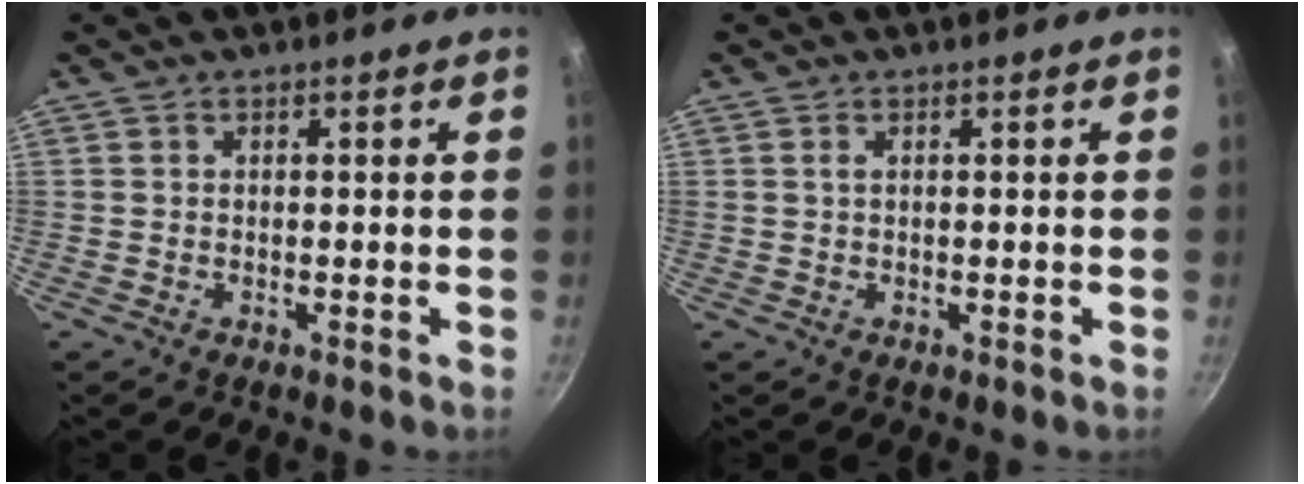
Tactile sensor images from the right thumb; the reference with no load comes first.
{"total": 0.6, "force": [0.2, 0.3, 0.5], "torque": [-0.009, 0.002, 0.004]}